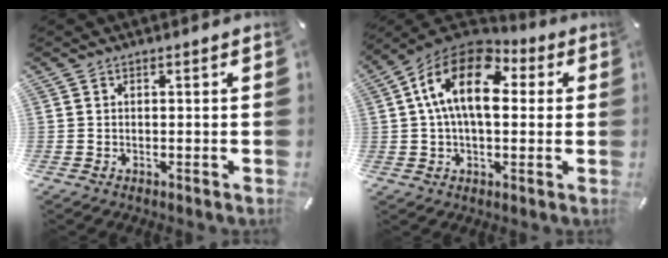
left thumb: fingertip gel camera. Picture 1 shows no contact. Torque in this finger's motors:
{"motor_torque": [0.83, 1.58, 1.57, -1.20, 0.65]}